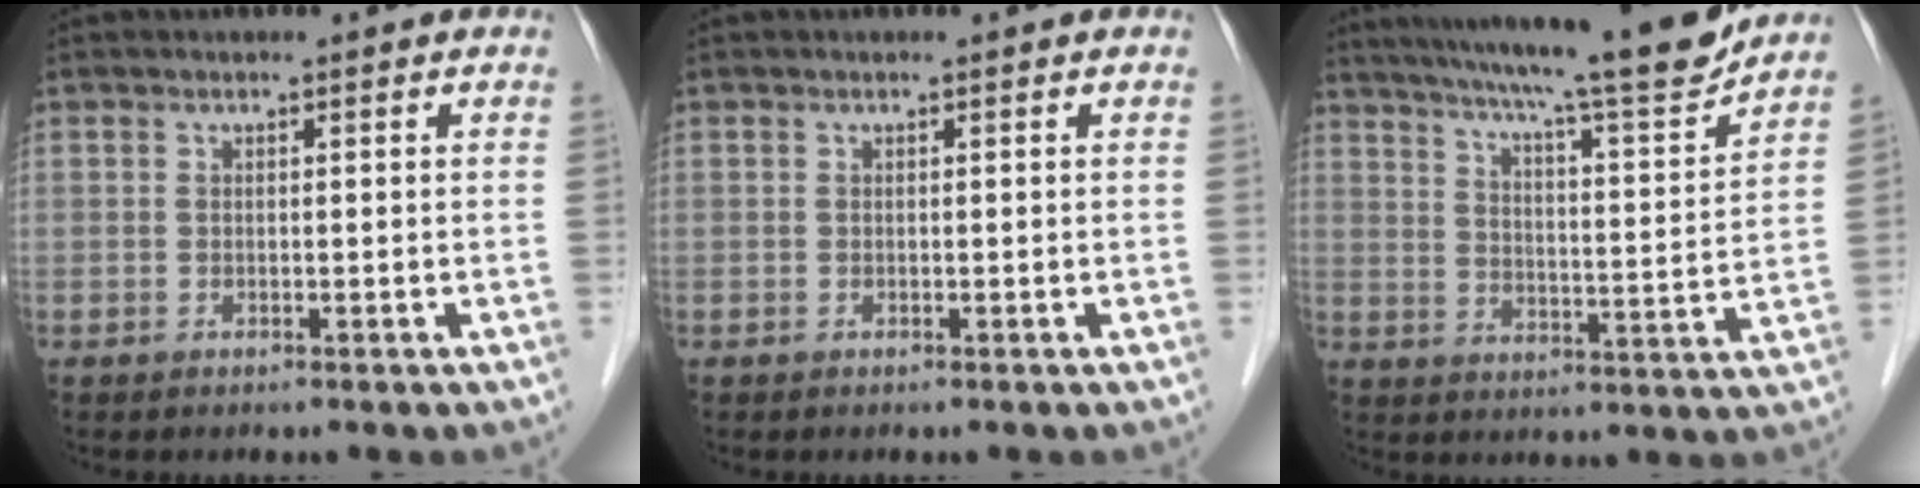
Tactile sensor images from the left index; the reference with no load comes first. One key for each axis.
{"total": 0.0}
{"total": 19.2, "fx": 16.8, "fy": 0.0, "fz": 9.3, "tx": -0.150, "ty": -0.018, "tz": 0.240}